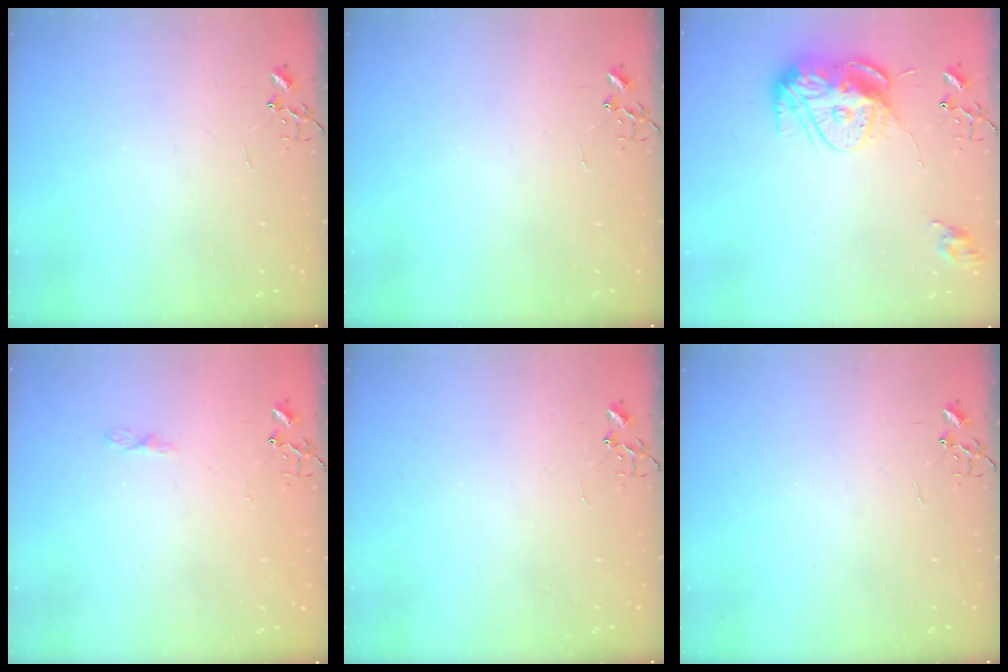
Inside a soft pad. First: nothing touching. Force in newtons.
{"total": 0.0}
{"total": 12.9, "press": 12.9, "slide": 1.2}
{"total": 3.9, "press": 3.8, "slide": 0.5}
{"total": 0.0}
{"total": 0.0}